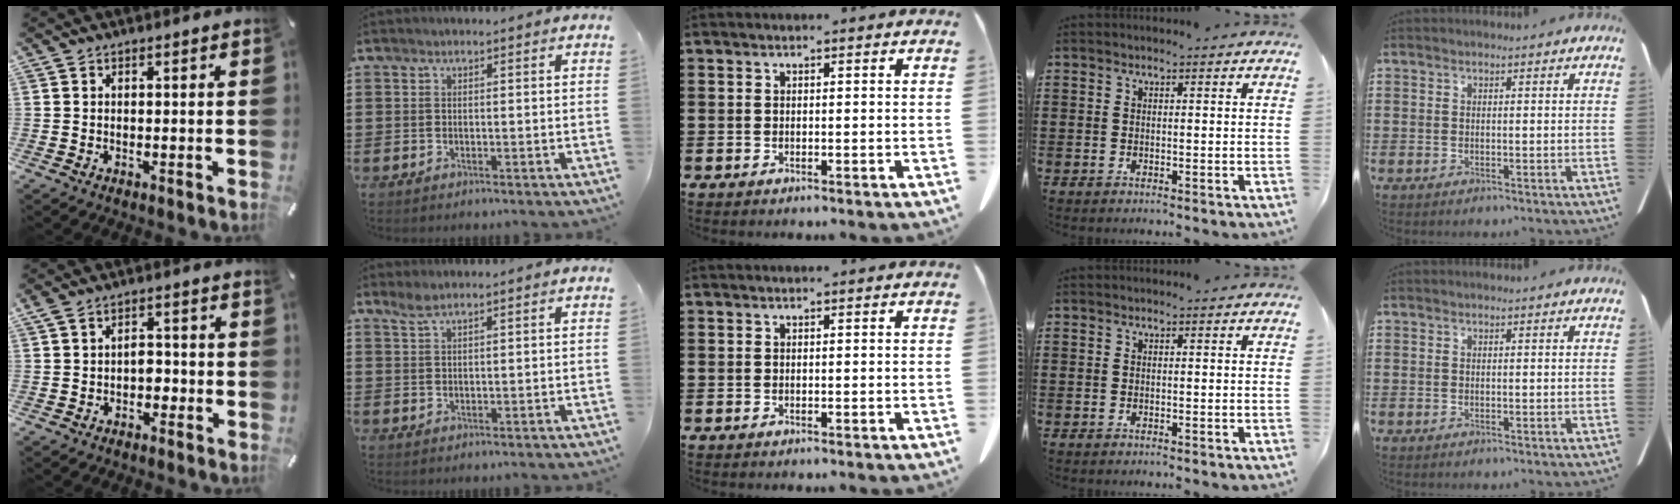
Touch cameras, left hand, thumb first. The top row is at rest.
{"thumb": {"total": 3.8, "force": [-1.4, 2.7, 2.3], "torque": [-0.035, 0.010, -0.030]}, "index": {"total": 1.9, "force": [1.5, 0.4, 1.1], "torque": [-0.025, 0.001, 0.029]}}